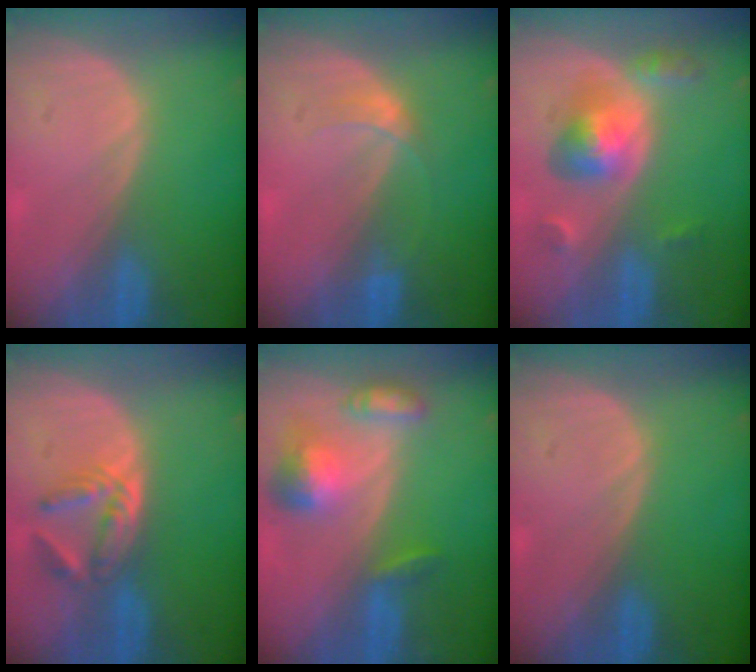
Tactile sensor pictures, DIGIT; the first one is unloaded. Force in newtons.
{"total": 2.1, "press": 2.1, "slide": 0.2}
{"total": 6.2, "press": 5.8, "slide": 2.3}
{"total": 5.8, "press": 5.0, "slide": 2.9}
{"total": 7.0, "press": 6.5, "slide": 2.5}
{"total": 0.0}